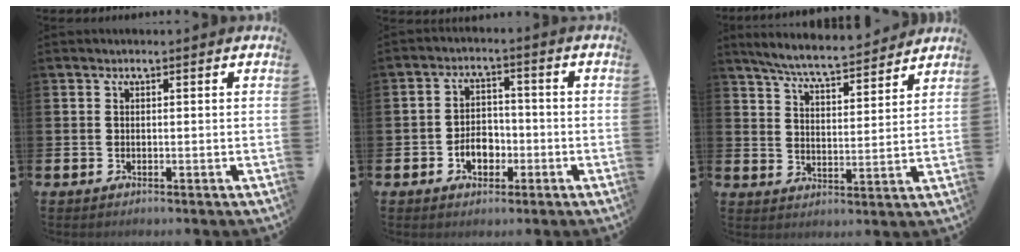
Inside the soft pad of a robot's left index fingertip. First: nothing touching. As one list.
[{"total": 4.2, "force": [-1.5, 3.0, 2.4], "torque": [-0.036, 0.001, -0.034]}, {"total": 6.5, "force": [6.3, 0.4, 1.9], "torque": [-0.065, -0.038, 0.109]}]